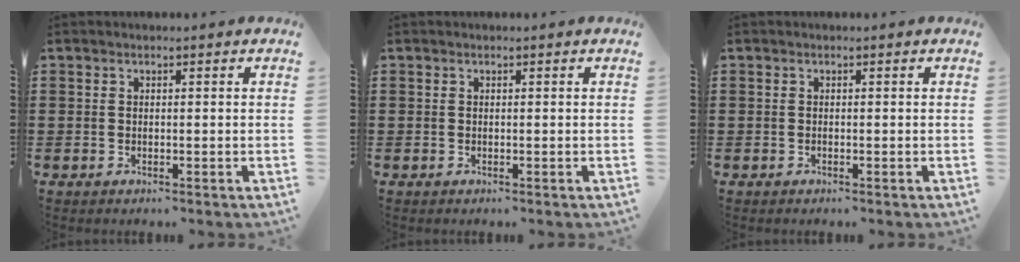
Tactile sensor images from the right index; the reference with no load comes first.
{"total": 0.0}
{"total": 0.0}